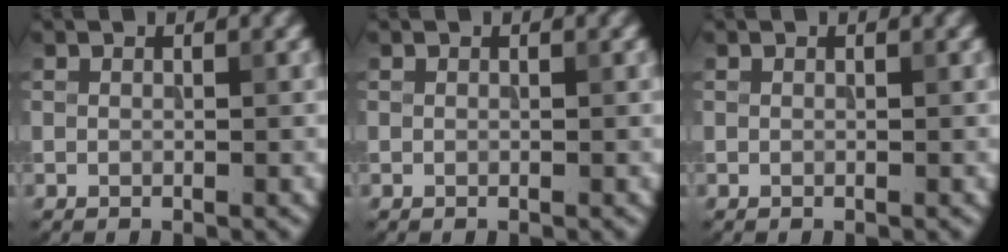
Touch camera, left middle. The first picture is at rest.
{"total": 0.0}
{"total": 0.0}